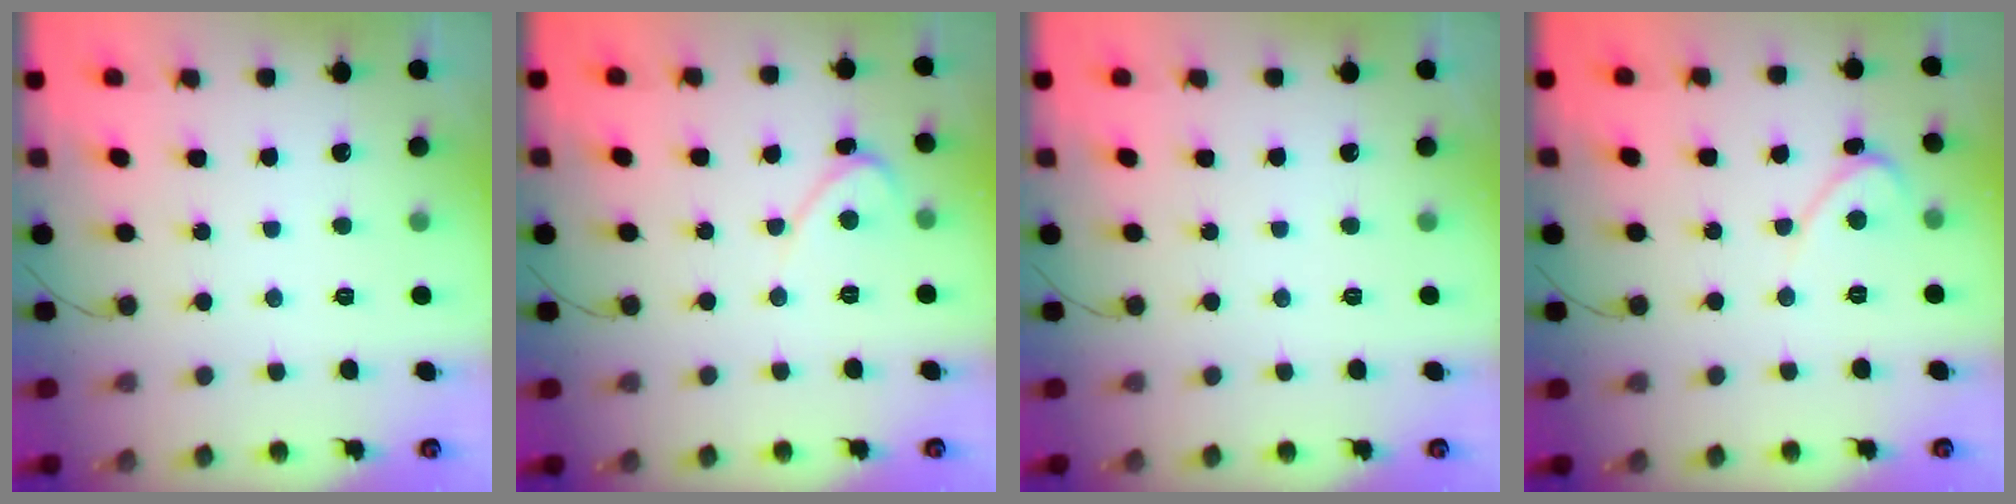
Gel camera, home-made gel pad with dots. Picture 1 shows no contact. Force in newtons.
{"total": 2.5, "press": 2.5, "slide": 0.2}
{"total": 0.0}
{"total": 2.5, "press": 2.5, "slide": 0.2}